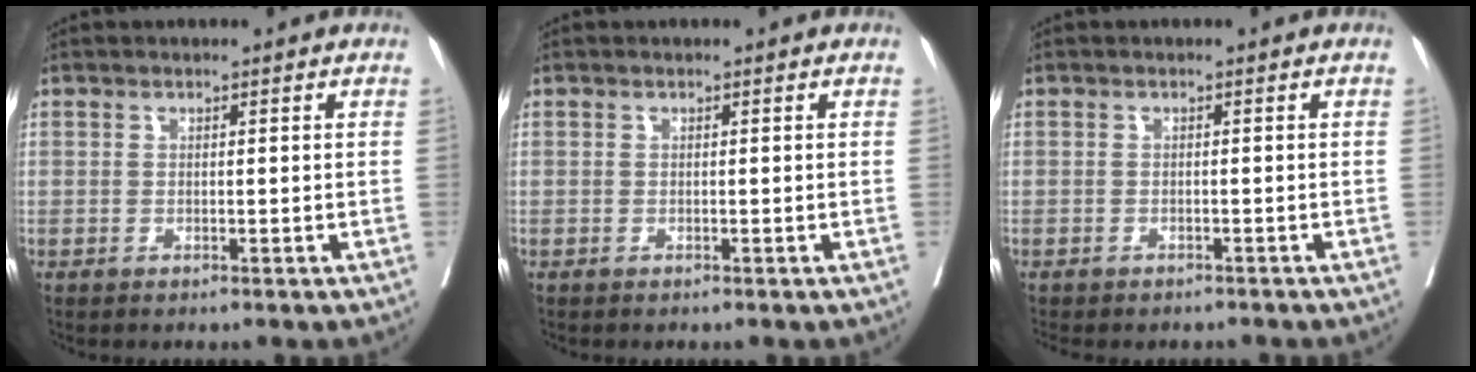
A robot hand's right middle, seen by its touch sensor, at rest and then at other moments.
{"total": 0.0}
{"total": 5.4, "force": [-4.9, 1.8, 1.7], "torque": [-0.017, 0.001, -0.063]}